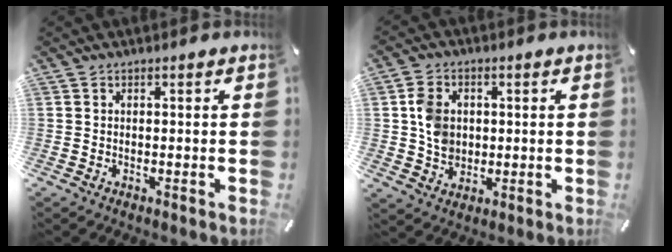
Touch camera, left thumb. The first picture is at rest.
{"total": 7.5, "force": [0.8, 6.5, 3.7], "torque": [-0.068, 0.005, 0.013]}